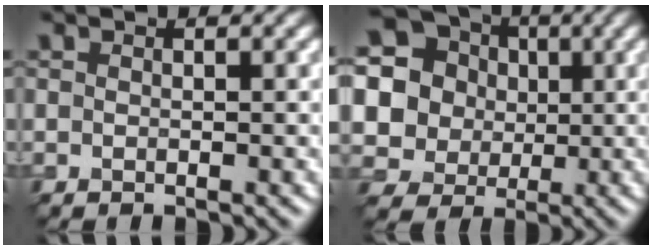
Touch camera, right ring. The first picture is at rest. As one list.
[{"total": 18.1, "force": [4.5, 16.3, 6.6], "torque": [-0.194, 0.024, 0.056]}]